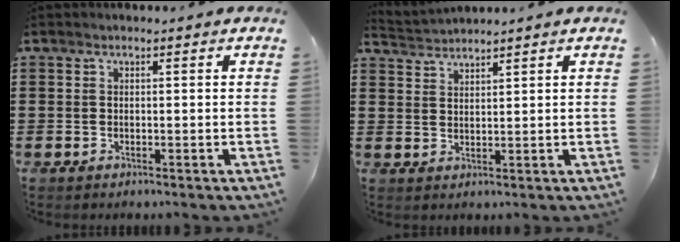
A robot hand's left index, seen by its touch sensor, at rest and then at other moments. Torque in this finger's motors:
{"motor_torque": [-0.09, 0.46, -0.05, -0.02]}